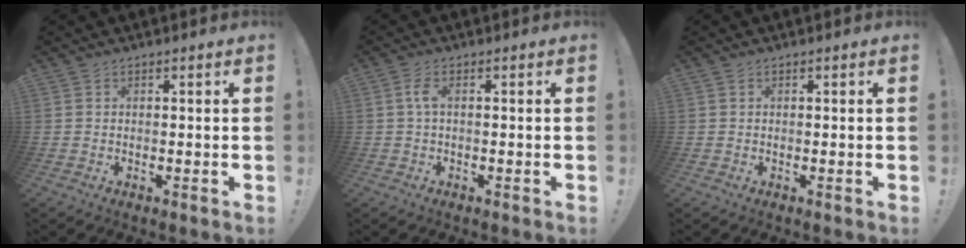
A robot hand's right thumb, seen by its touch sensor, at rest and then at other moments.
{"total": 3.2, "force": [0.0, 0.9, 3.0], "torque": [-0.071, 0.008, -0.002]}
{"total": 0.0}